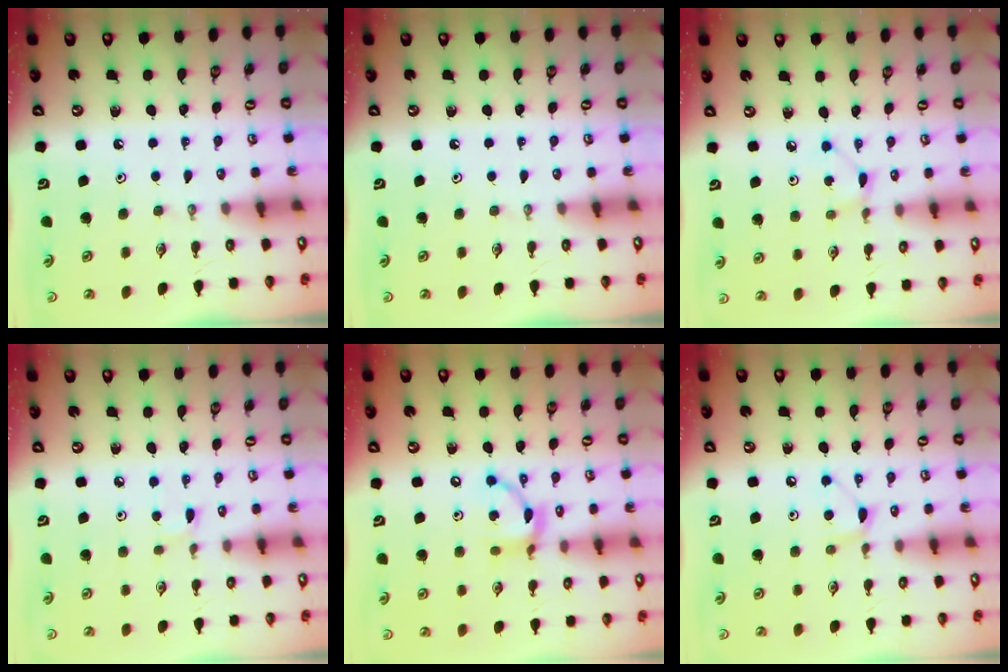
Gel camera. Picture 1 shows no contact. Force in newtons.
{"total": 0.0}
{"total": 1.5, "press": 1.5, "slide": 0.1}
{"total": 1.8, "press": 1.7, "slide": 0.2}
{"total": 11.7, "press": 11.7, "slide": 0.9}
{"total": 6.6, "press": 6.6, "slide": 0.6}